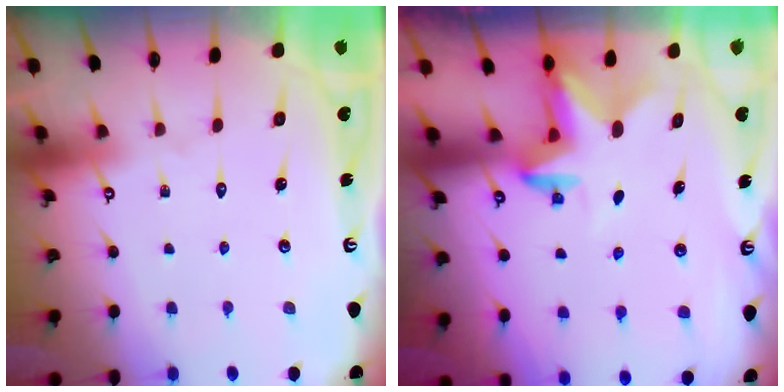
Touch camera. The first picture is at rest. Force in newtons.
{"total": 2.8, "press": 2.8, "slide": 0.5}